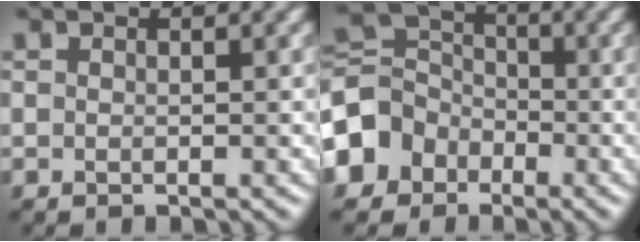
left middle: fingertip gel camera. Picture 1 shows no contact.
{"total": 5.7, "force": [-3.1, 4.6, 1.4], "torque": [-0.028, 0.012, -0.074]}